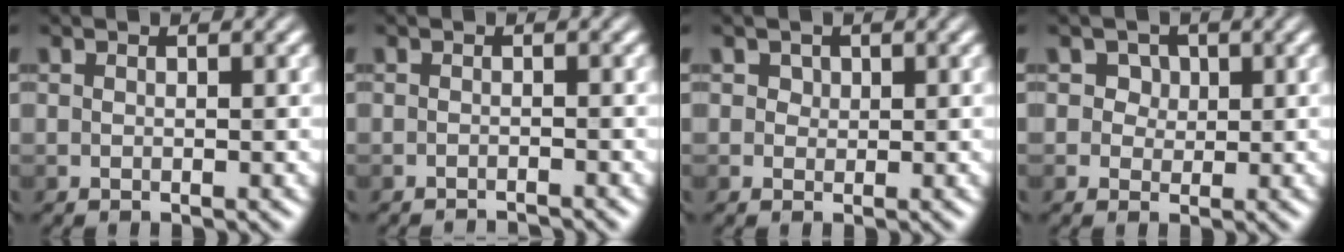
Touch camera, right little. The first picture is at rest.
{"total": 1.8, "force": [-1.7, 0.1, 0.4], "torque": [0.006, -0.004, -0.024]}
{"total": 0.9, "force": [0.4, 0.7, 0.3], "torque": [-0.006, -0.003, 0.005]}
{"total": 2.4, "force": [1.2, 1.9, 1.0], "torque": [-0.017, 0.003, 0.016]}